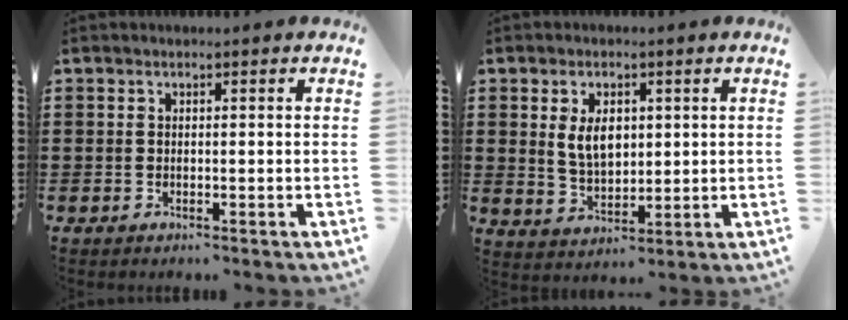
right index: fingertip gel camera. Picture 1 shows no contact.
{"total": 5.7, "force": [1.3, 3.5, 4.3], "torque": [-0.086, 0.008, 0.021]}